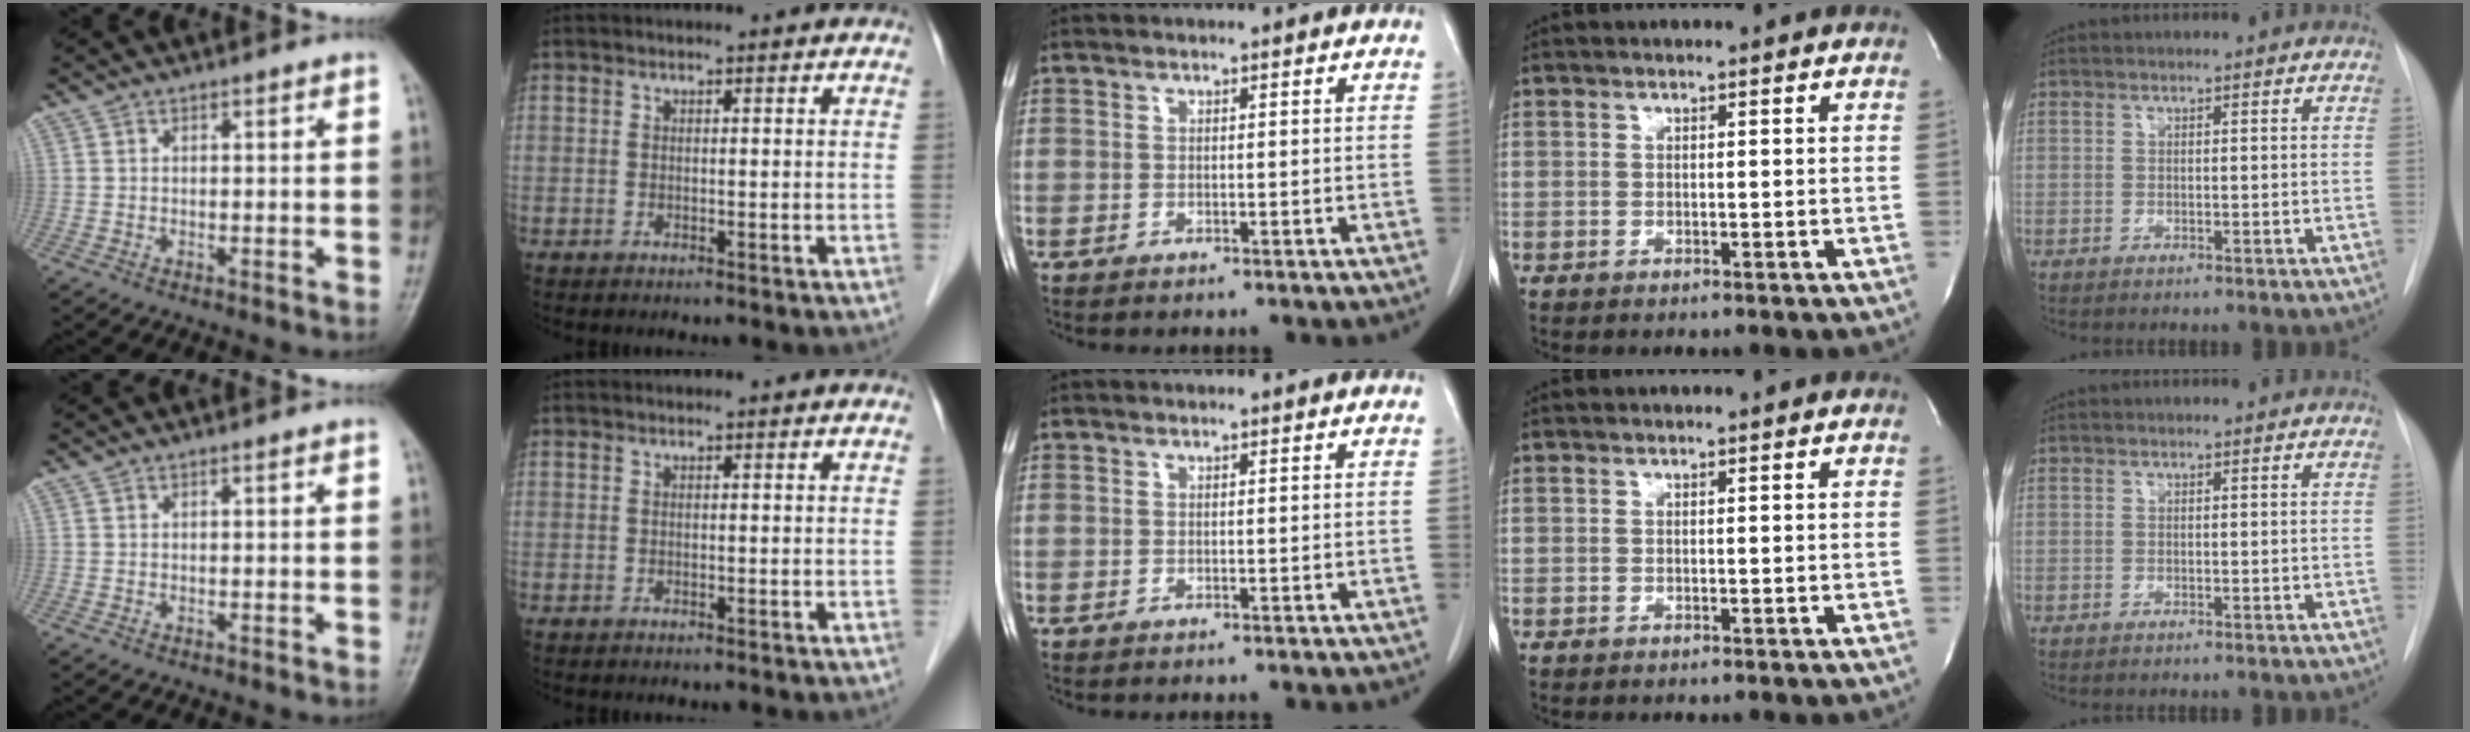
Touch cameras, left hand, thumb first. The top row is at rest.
{}